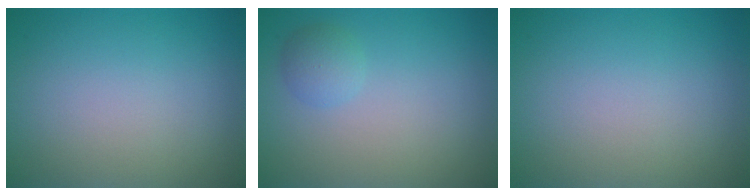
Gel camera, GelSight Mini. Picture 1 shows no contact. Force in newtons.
{"total": 1.6, "press": 1.6, "slide": 0.1}
{"total": 0.0}